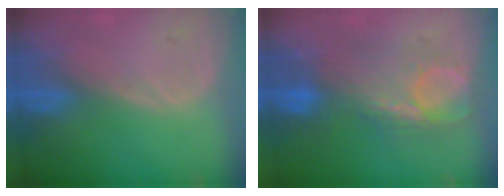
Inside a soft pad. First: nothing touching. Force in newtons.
{"total": 7.9, "press": 7.8, "slide": 1.2}